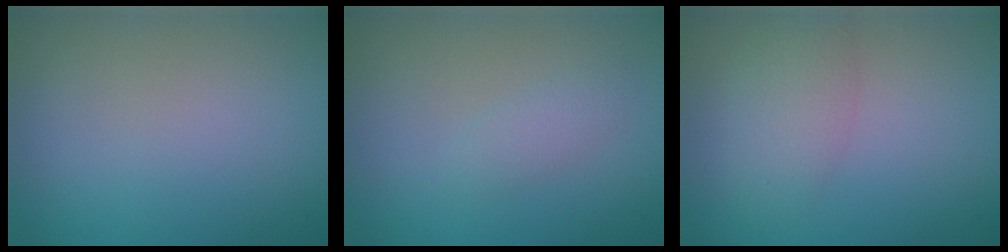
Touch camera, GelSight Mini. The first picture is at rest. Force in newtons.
{"total": 1.3, "press": 1.3, "slide": 0.1}
{"total": 3.0, "press": 3.0, "slide": 0.0}